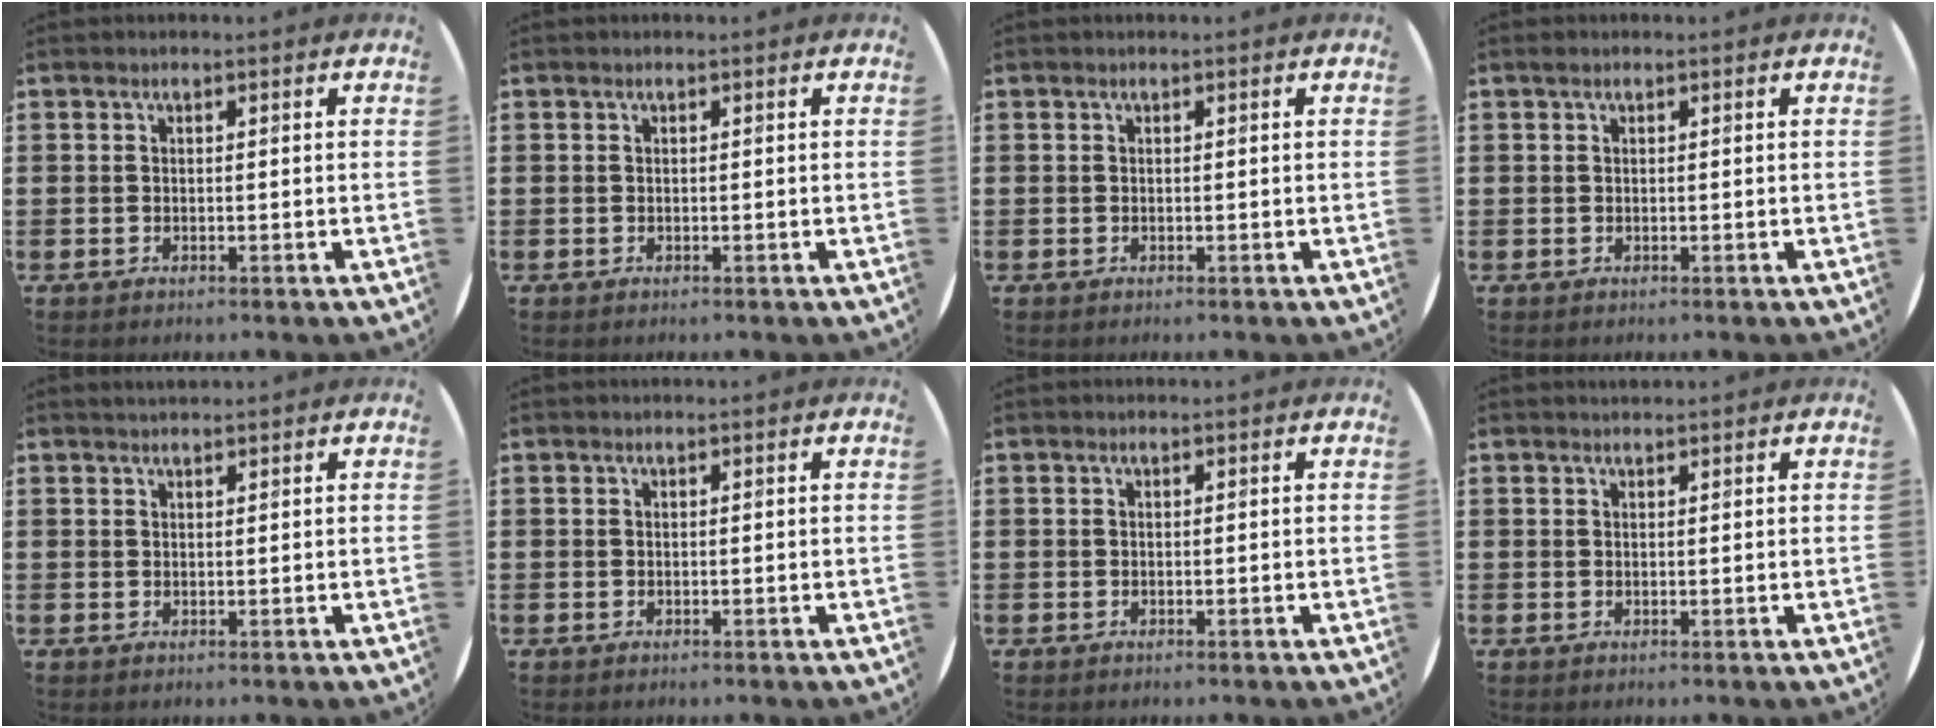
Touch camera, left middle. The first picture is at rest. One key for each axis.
{"total": 0.0}
{"total": 0.0}
{"total": 0.5, "fx": 0.4, "fy": 0.4, "fz": 0.0, "tx": 0.008, "ty": 0.001, "tz": 0.005}
{"total": 1.0, "fx": 1.0, "fy": 0.0, "fz": 0.1, "tx": 0.000, "ty": 0.001, "tz": 0.018}
{"total": 0.0}
{"total": 0.0}
{"total": 0.6, "fx": 0.6, "fy": 0.0, "fz": -0.1, "tx": 0.002, "ty": 0.002, "tz": 0.012}